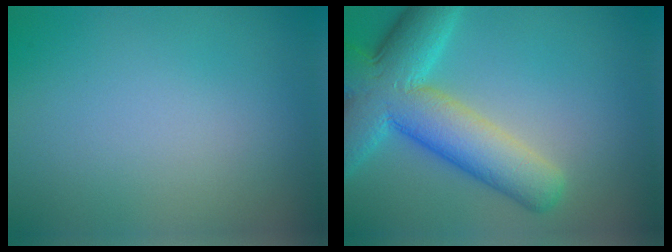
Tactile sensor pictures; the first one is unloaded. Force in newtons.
{"total": 10.1, "press": 10.1, "slide": 0.4}